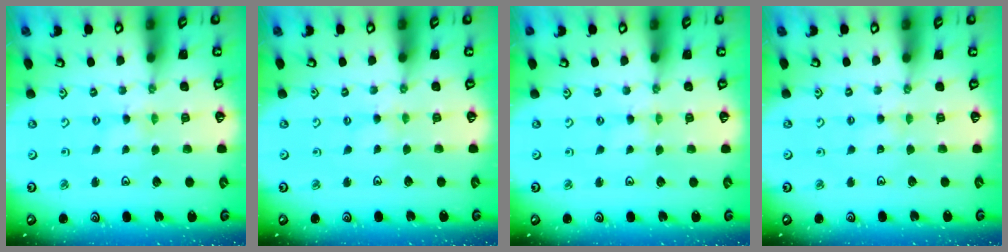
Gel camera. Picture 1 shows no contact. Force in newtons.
{"total": 2.2, "press": 2.2, "slide": 0.3}
{"total": 0.0}
{"total": 2.0, "press": 2.0, "slide": 0.3}